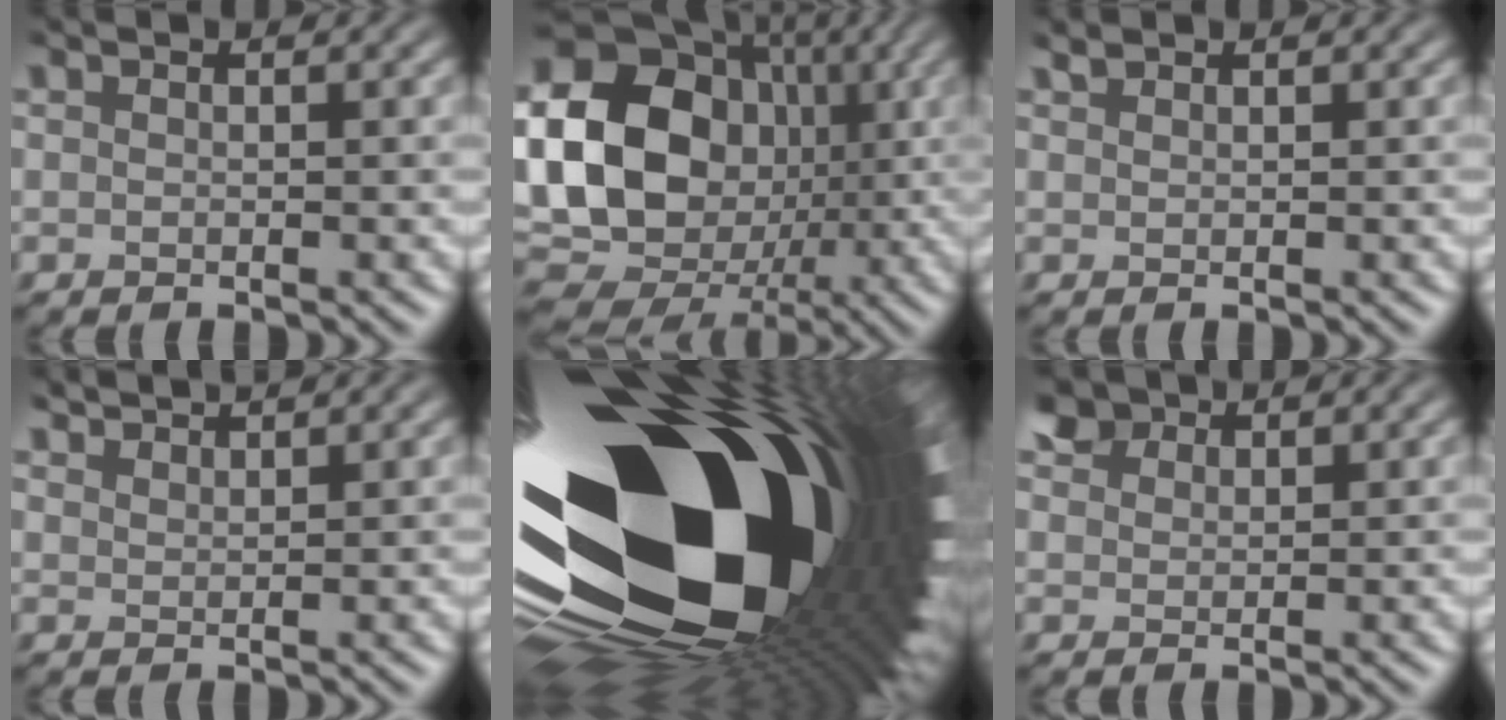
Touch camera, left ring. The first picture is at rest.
{"total": 19.6, "force": [0.1, 16.2, 11.0], "torque": [-0.210, 0.004, -0.023]}
{"total": 0.7, "force": [0.6, 0.2, 0.2], "torque": [-0.004, 0.004, 0.012]}
{"total": 2.2, "force": [2.2, 0.1, 0.5], "torque": [-0.012, 0.001, 0.034]}
{"total": 22.0, "force": [-1.2, 11.5, 18.8], "torque": [-0.308, -0.067, -0.045]}
{"total": 2.5, "force": [1.7, 1.6, 0.9], "torque": [-0.027, 0.003, 0.031]}